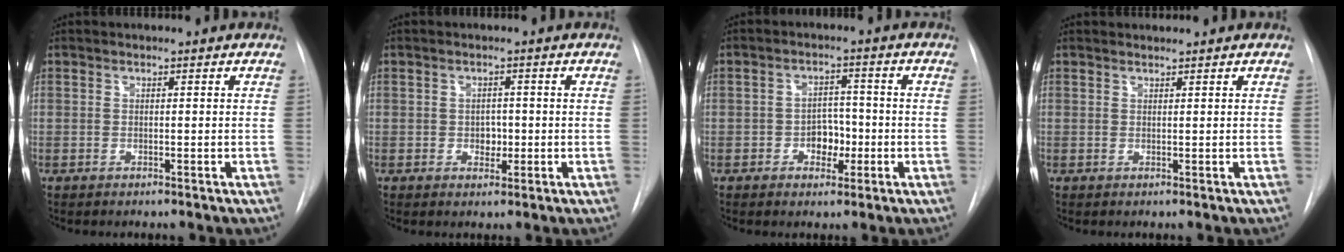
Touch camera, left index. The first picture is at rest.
{"total": 2.1, "force": [-0.4, 1.6, 1.3], "torque": [-0.015, 0.001, -0.004]}
{"total": 4.3, "force": [-1.4, 3.0, 2.8], "torque": [-0.036, 0.006, -0.021]}
{"total": 0.7, "force": [0.7, -0.1, -0.2], "torque": [-0.005, 0.004, 0.015]}